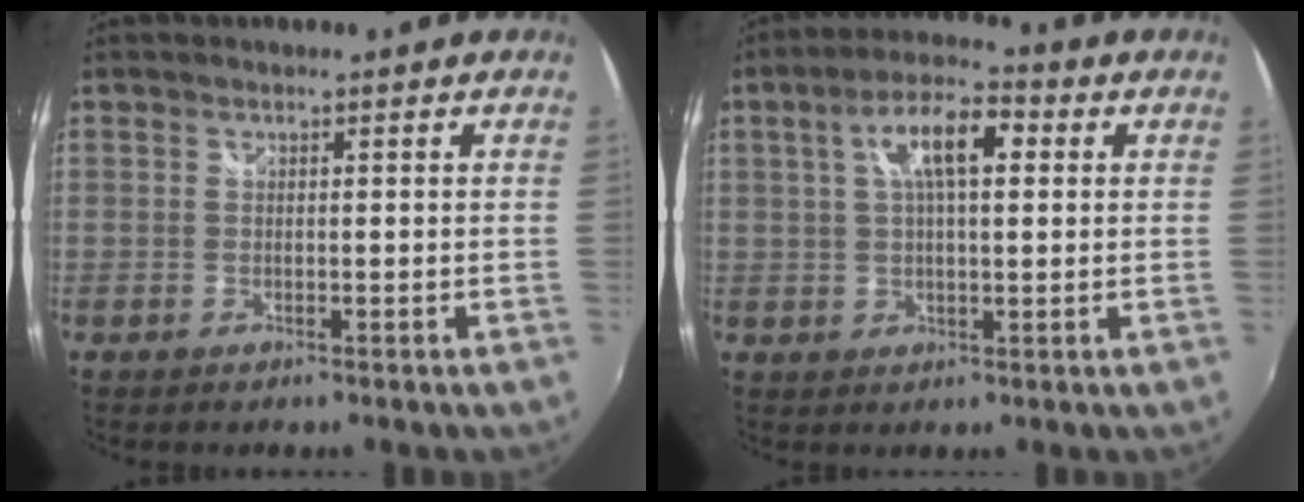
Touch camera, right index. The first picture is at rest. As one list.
[{"total": 9.3, "force": [2.6, 3.5, 8.2], "torque": [-0.145, 0.022, 0.042]}]